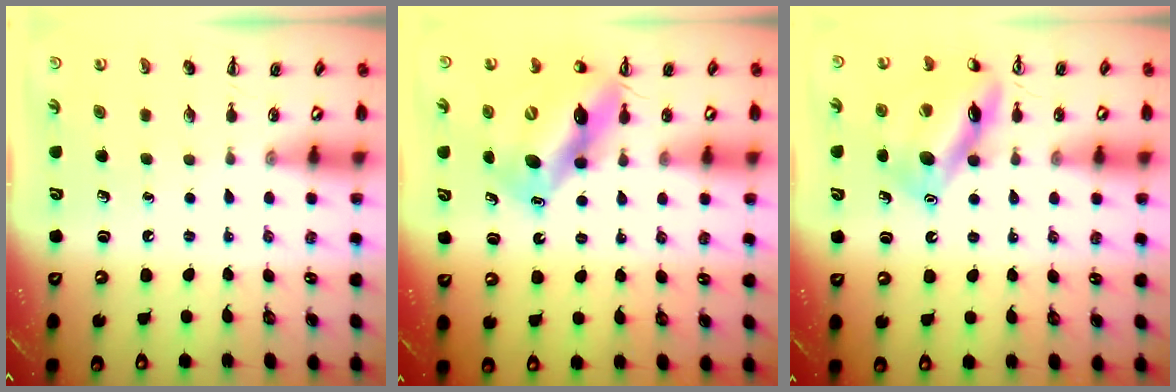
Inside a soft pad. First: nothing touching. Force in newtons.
{"total": 13.0, "press": 12.5, "slide": 3.8}
{"total": 14.9, "press": 14.8, "slide": 1.4}